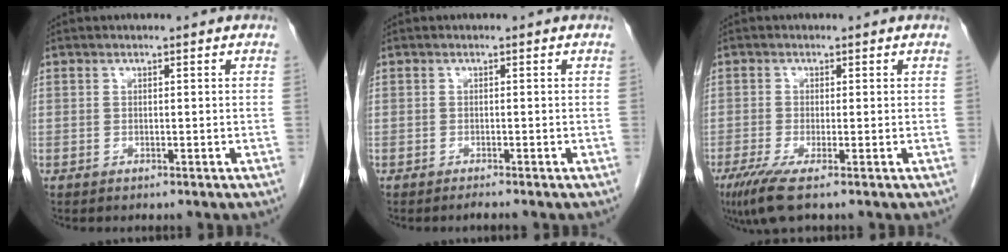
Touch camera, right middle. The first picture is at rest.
{"total": 0.8, "force": [-0.7, -0.3, 0.3], "torque": [-0.012, -0.004, -0.010]}
{"total": 4.7, "force": [-2.7, 0.3, 3.9], "torque": [-0.076, -0.017, -0.051]}